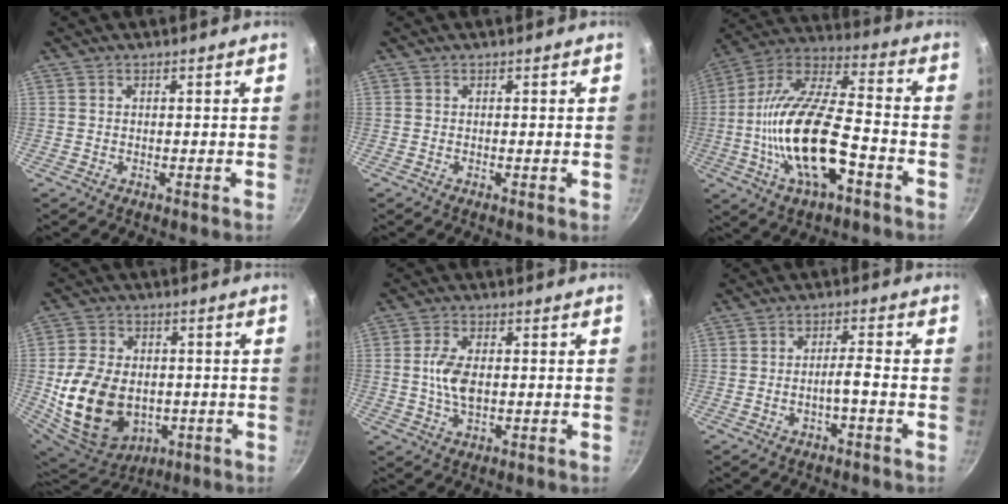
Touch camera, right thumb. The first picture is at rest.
{"total": 0.0}
{"total": 22.0, "force": [-6.3, 9.2, 19.0], "torque": [-0.351, 0.034, -0.129]}
{"total": 18.8, "force": [-2.6, 13.7, 12.7], "torque": [-0.229, 0.006, -0.026]}
{"total": 6.4, "force": [0.1, 3.4, 5.4], "torque": [-0.105, 0.002, -0.001]}
{"total": 3.4, "force": [-1.7, 0.4, 2.9], "torque": [-0.059, 0.025, -0.030]}